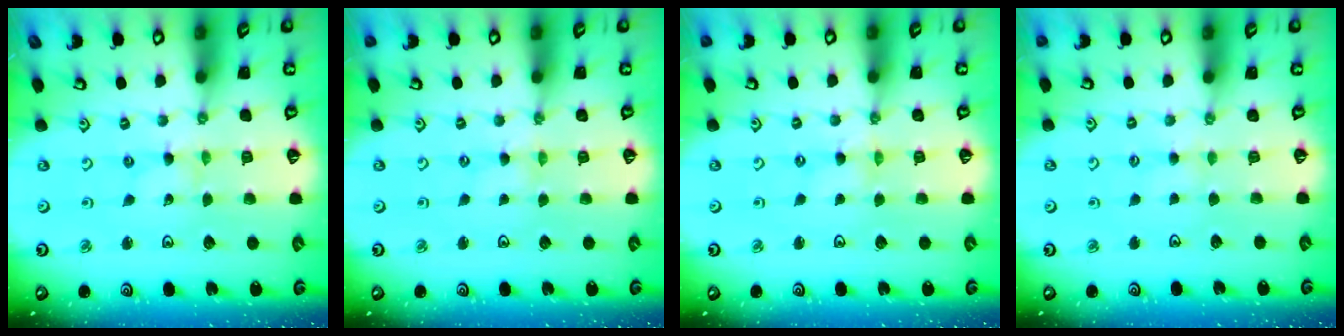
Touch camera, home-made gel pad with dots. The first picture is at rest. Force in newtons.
{"total": 0.0}
{"total": 0.0}
{"total": 1.8, "press": 1.8, "slide": 0.3}